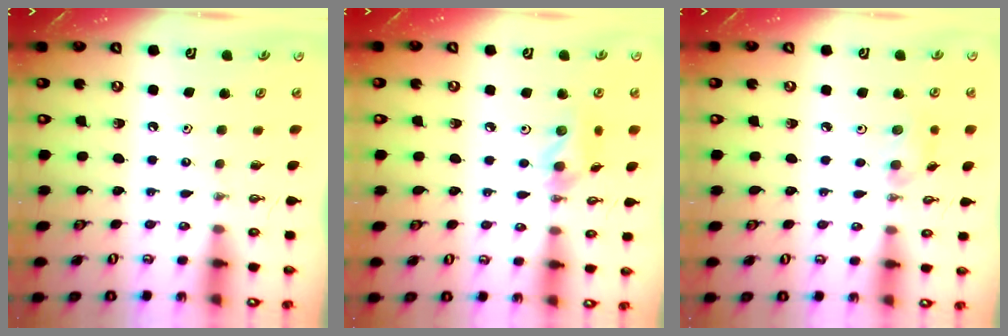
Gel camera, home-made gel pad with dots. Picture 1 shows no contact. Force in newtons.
{"total": 10.5, "press": 10.4, "slide": 1.1}
{"total": 5.7, "press": 5.5, "slide": 1.6}